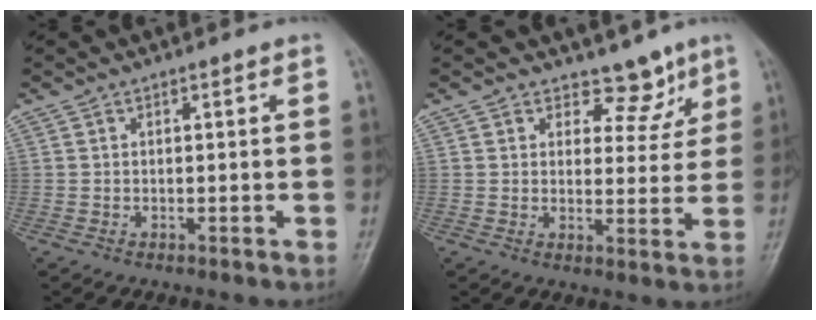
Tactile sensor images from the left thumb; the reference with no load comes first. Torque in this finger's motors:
{"motor_torque": [-0.07, 0.09, -0.24, 0.03, 0.10]}